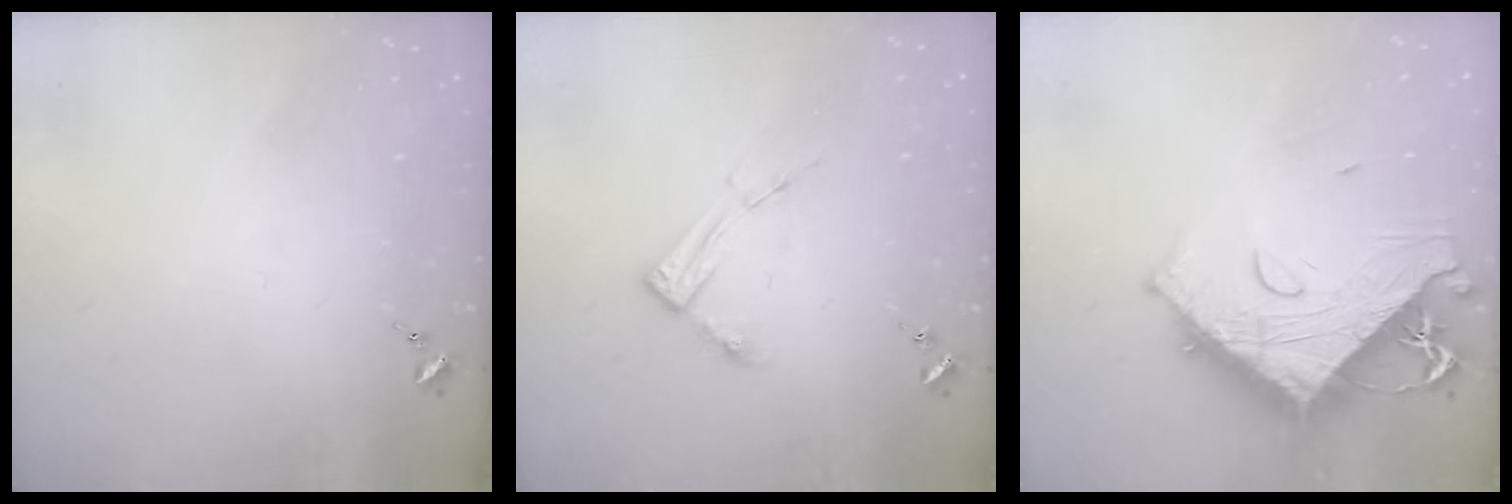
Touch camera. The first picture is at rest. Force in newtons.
{"total": 6.2, "press": 6.2, "slide": 0.4}
{"total": 20.0, "press": 19.9, "slide": 2.3}